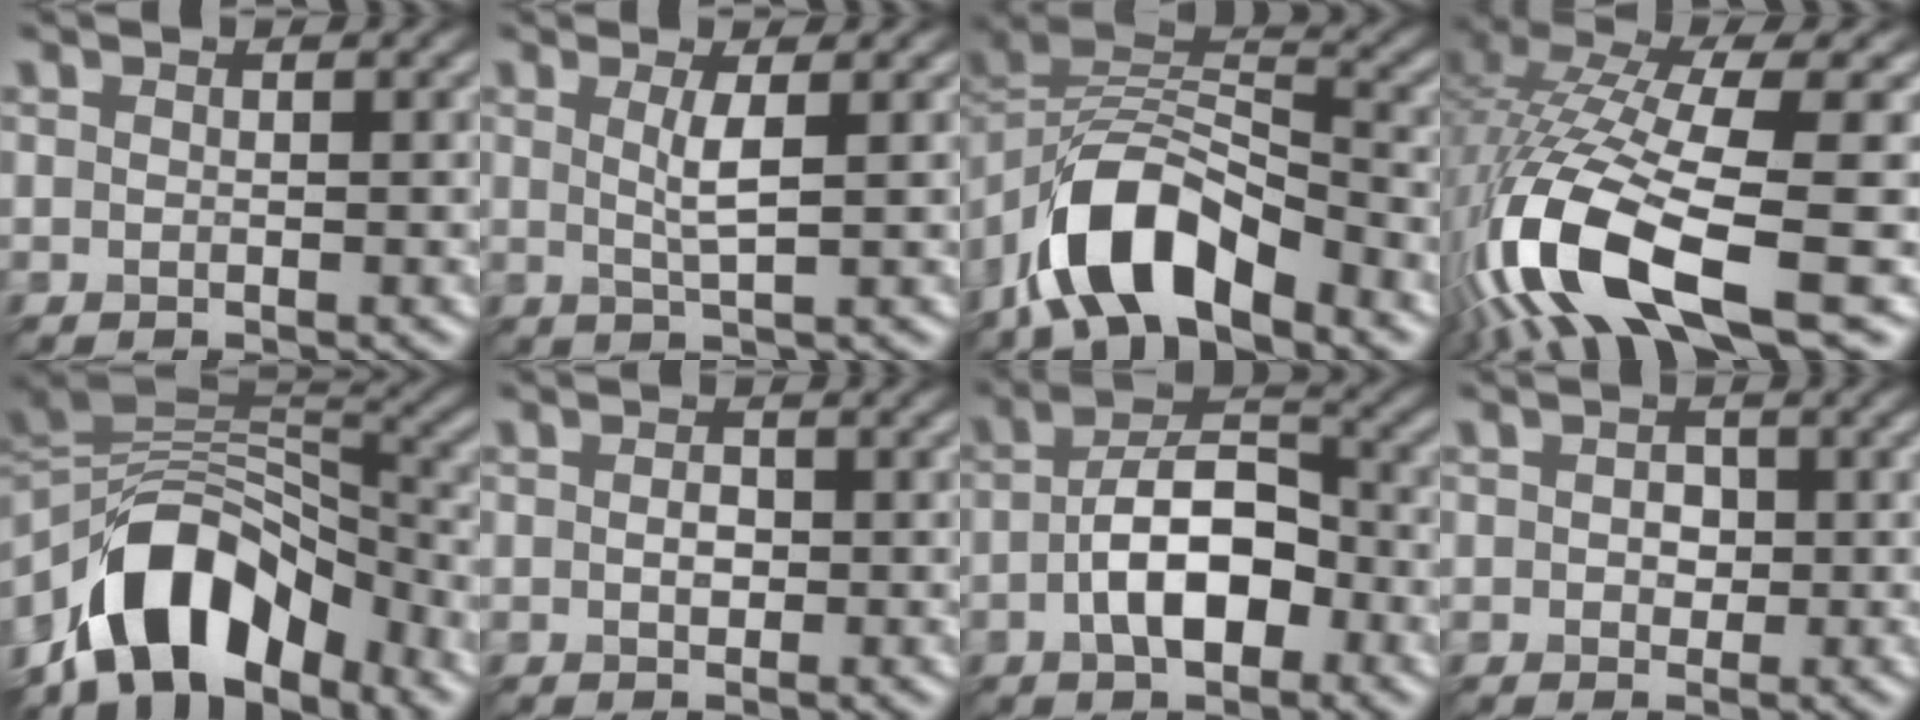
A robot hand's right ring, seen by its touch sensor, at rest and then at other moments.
{"total": 1.3, "force": [0.0, -0.8, 1.0], "torque": [-0.054, -0.001, 0.023]}
{"total": 8.2, "force": [-5.9, 3.0, 4.8], "torque": [-0.114, 0.012, -0.088]}
{"total": 12.6, "force": [-4.8, 3.6, 11.1], "torque": [-0.277, -0.002, -0.047]}
{"total": 9.1, "force": [-6.6, 4.3, 4.7], "torque": [-0.091, 0.013, -0.097]}
{"total": 0.8, "force": [-0.5, -0.5, -0.4], "torque": [-0.028, 0.001, 0.014]}
{"total": 5.5, "force": [-2.7, 2.2, 4.3], "torque": [-0.100, 0.014, -0.026]}
{"total": 0.6, "force": [-0.5, 0.0, -0.3], "torque": [-0.019, 0.001, 0.013]}